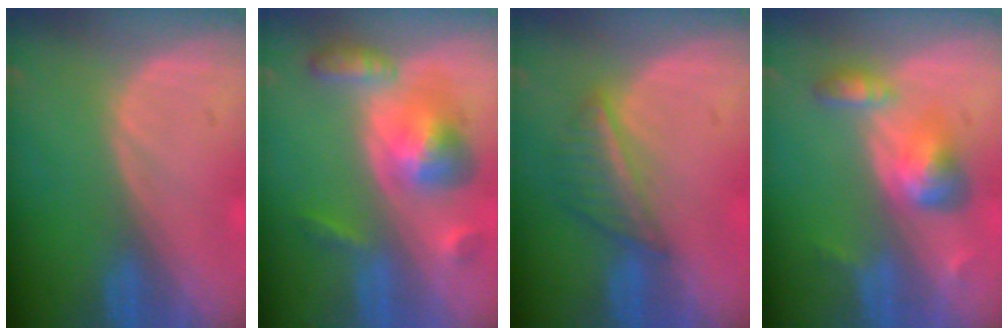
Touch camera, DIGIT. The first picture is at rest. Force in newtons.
{"total": 8.2, "press": 8.2, "slide": 0.6}
{"total": 5.6, "press": 5.1, "slide": 2.2}
{"total": 6.2, "press": 5.6, "slide": 2.7}